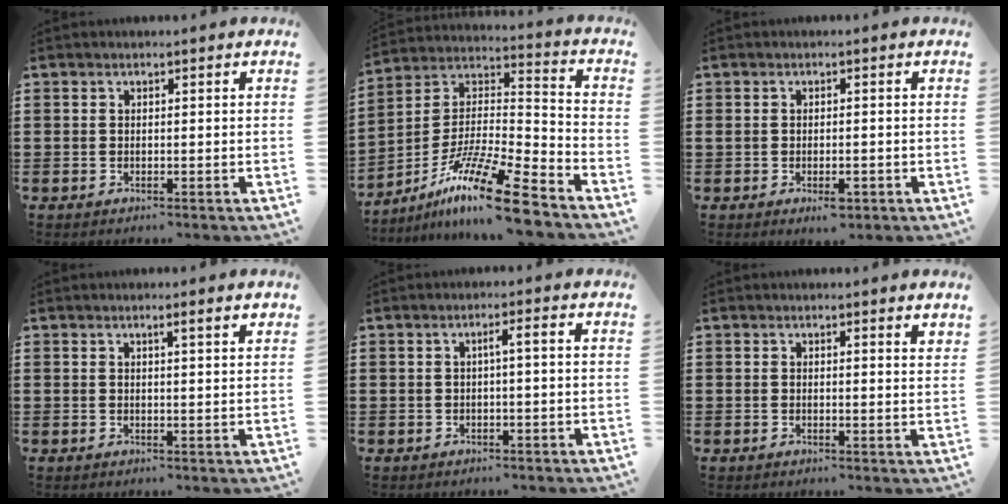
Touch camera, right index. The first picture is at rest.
{"total": 15.7, "force": [-11.9, 1.3, 10.2], "torque": [-0.173, 0.033, -0.217]}
{"total": 2.2, "force": [-0.9, 1.0, 1.7], "torque": [-0.032, 0.001, -0.016]}
{"total": 1.9, "force": [1.1, 0.1, 1.6], "torque": [-0.025, -0.003, 0.016]}
{"total": 1.9, "force": [-0.2, 0.0, 1.9], "torque": [-0.033, 0.000, -0.006]}
{"total": 1.0, "force": [1.0, 0.0, 0.2], "torque": [-0.007, 0.000, 0.020]}